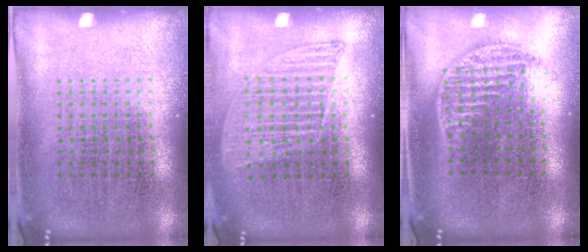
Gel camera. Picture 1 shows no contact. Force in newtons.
{"total": 1.2, "press": 1.1, "slide": 0.4}
{"total": 1.3, "press": 1.1, "slide": 0.5}